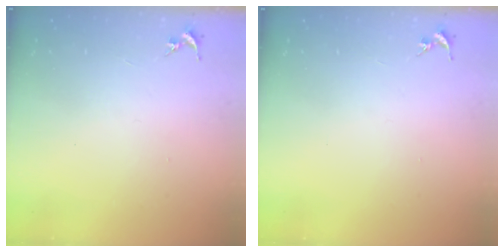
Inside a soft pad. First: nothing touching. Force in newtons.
{"total": 0.0}